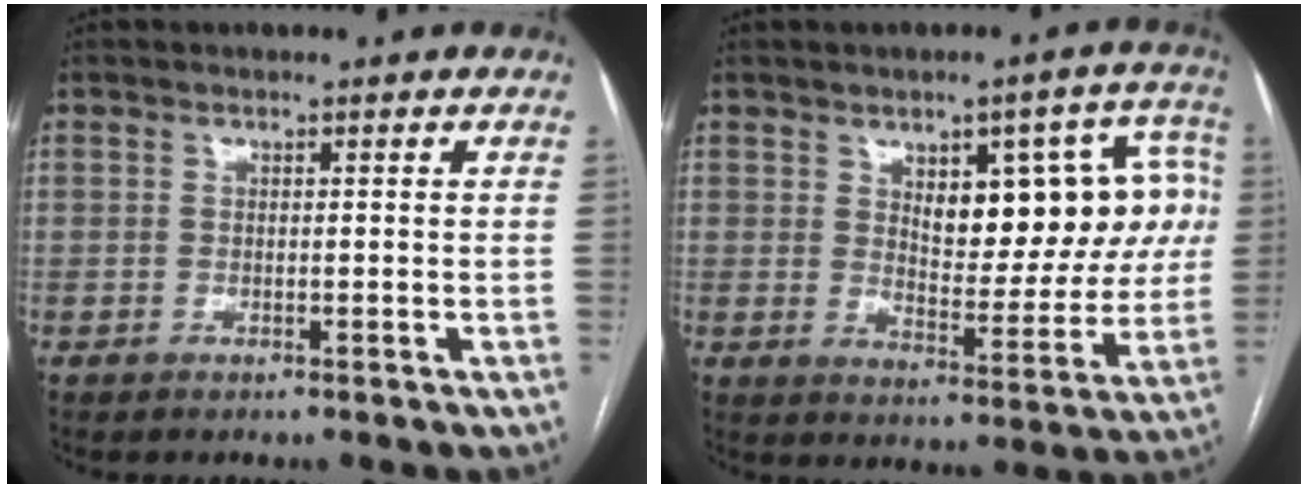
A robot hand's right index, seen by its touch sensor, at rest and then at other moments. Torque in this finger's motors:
{"motor_torque": [0.88, 0.62, 0.43, 0.08]}